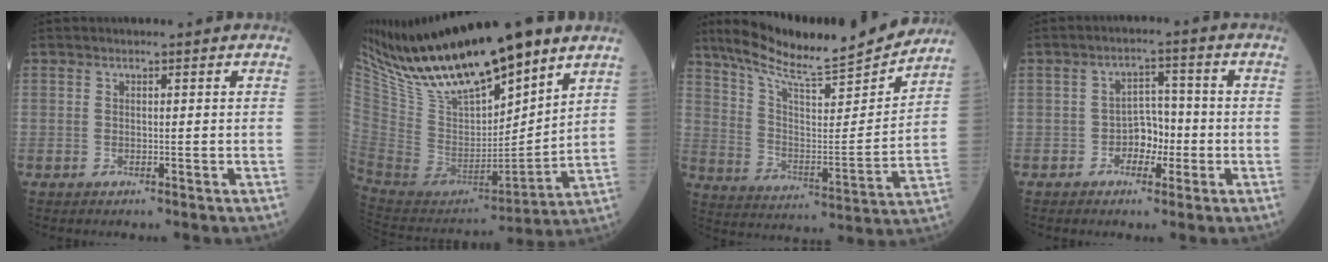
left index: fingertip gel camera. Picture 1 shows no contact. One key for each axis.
{"total": 23.8, "fx": 18.3, "fy": 4.3, "fz": 14.5, "tx": -0.271, "ty": 0.002, "tz": 0.344}
{"total": 21.3, "fx": 19.0, "fy": 1.1, "fz": 9.6, "tx": -0.166, "ty": -0.018, "tz": 0.292}
{"total": 4.2, "fx": -1.4, "fy": 2.8, "fz": 2.8, "tx": -0.041, "ty": 0.012, "tz": -0.029}